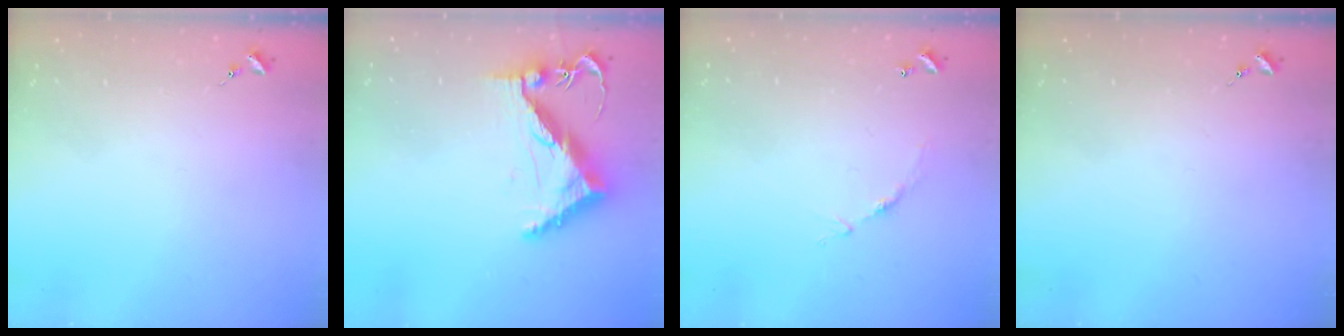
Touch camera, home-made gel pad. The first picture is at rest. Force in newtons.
{"total": 9.7, "press": 9.6, "slide": 1.4}
{"total": 5.1, "press": 5.1, "slide": 0.4}
{"total": 0.0}